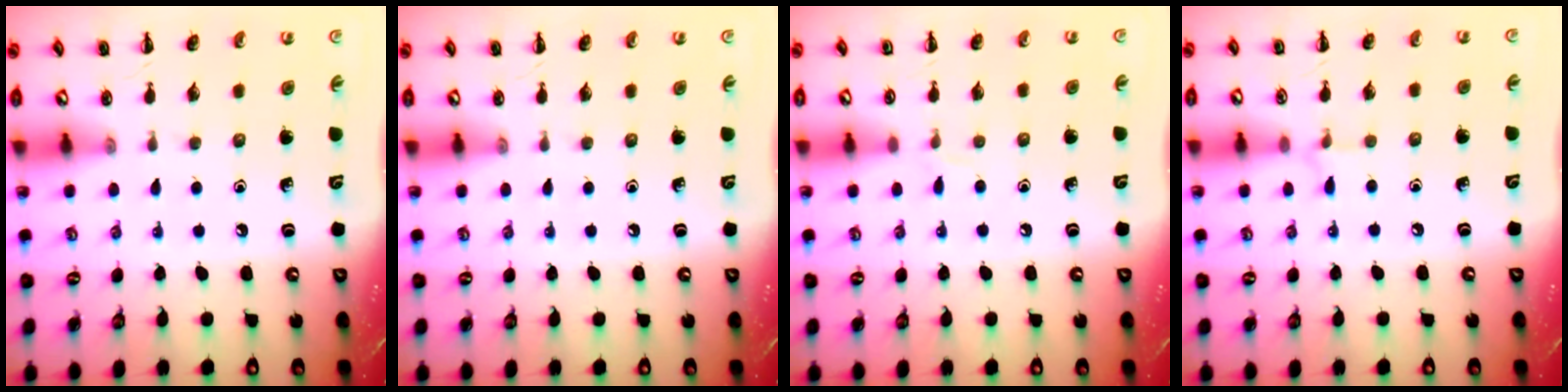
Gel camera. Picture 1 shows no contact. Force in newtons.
{"total": 0.0}
{"total": 2.7, "press": 2.5, "slide": 1.0}
{"total": 4.5, "press": 4.2, "slide": 1.5}